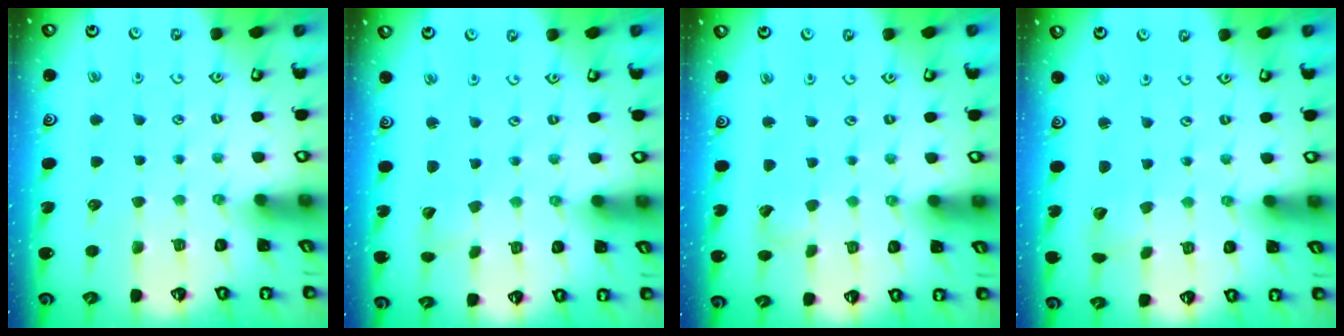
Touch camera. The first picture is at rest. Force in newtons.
{"total": 1.5, "press": 1.5, "slide": 0.2}
{"total": 2.7, "press": 2.7, "slide": 0.3}
{"total": 2.0, "press": 2.0, "slide": 0.2}